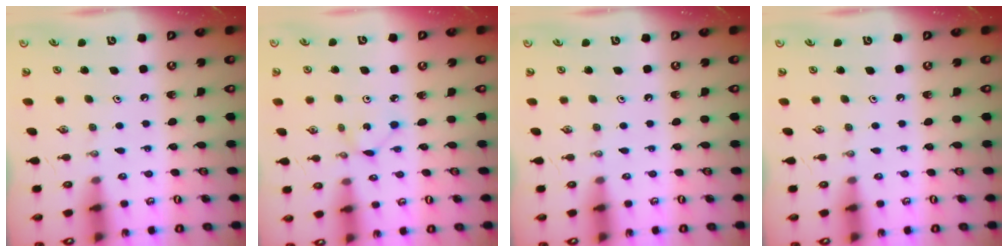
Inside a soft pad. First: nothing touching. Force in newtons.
{"total": 1.8, "press": 1.8, "slide": 0.3}
{"total": 0.0}
{"total": 0.0}